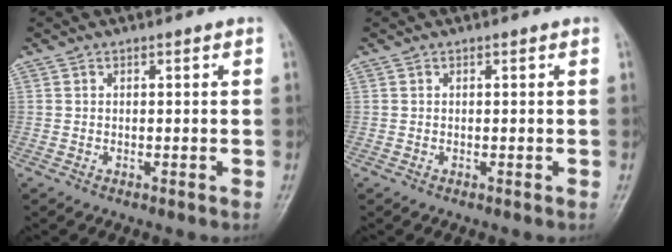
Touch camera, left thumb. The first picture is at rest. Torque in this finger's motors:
{"motor_torque": [0.00, 0.00, -0.04, -0.04, 0.00]}